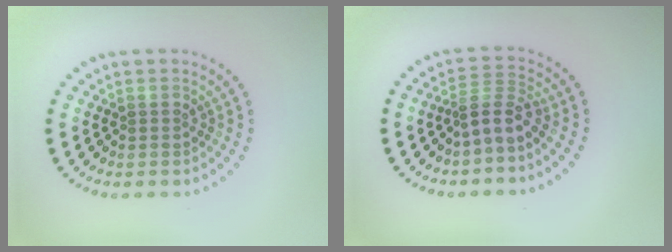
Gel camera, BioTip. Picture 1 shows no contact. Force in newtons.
{"total": 2.7, "press": 2.0, "slide": 1.9}